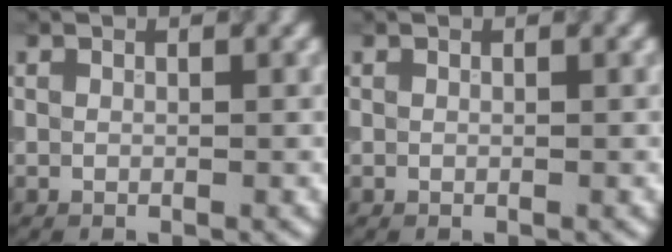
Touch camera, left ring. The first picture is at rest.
{"total": 0.0}